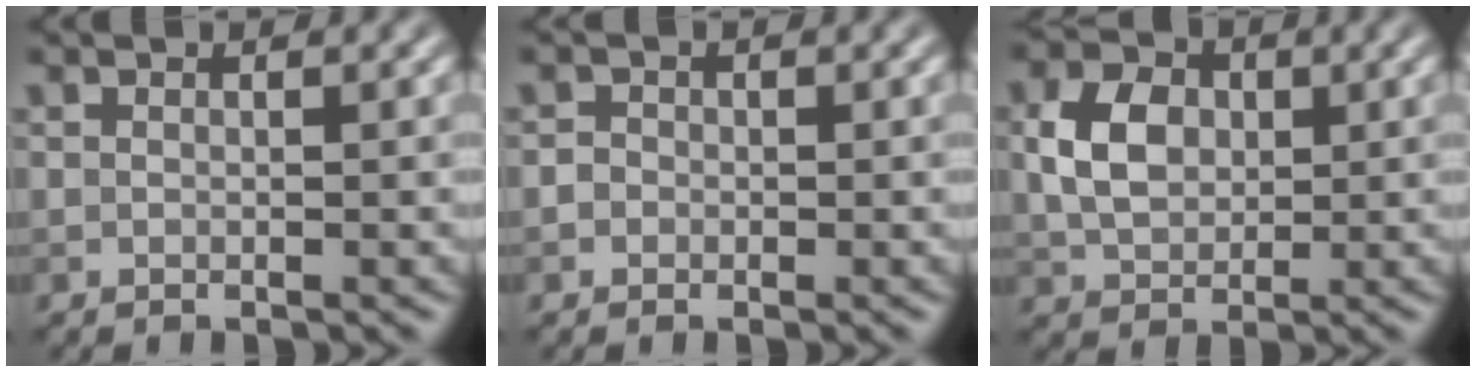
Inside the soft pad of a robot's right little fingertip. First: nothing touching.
{"total": 1.0, "force": [-0.1, 0.9, 0.3], "torque": [0.003, 0.000, -0.010]}
{"total": 4.6, "force": [0.6, 3.4, 3.0], "torque": [-0.066, 0.004, 0.008]}